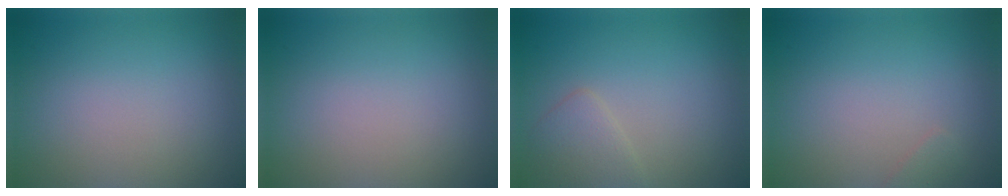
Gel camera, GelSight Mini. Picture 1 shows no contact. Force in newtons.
{"total": 0.0}
{"total": 2.0, "press": 2.0, "slide": 0.0}
{"total": 0.6, "press": 0.6, "slide": 0.1}